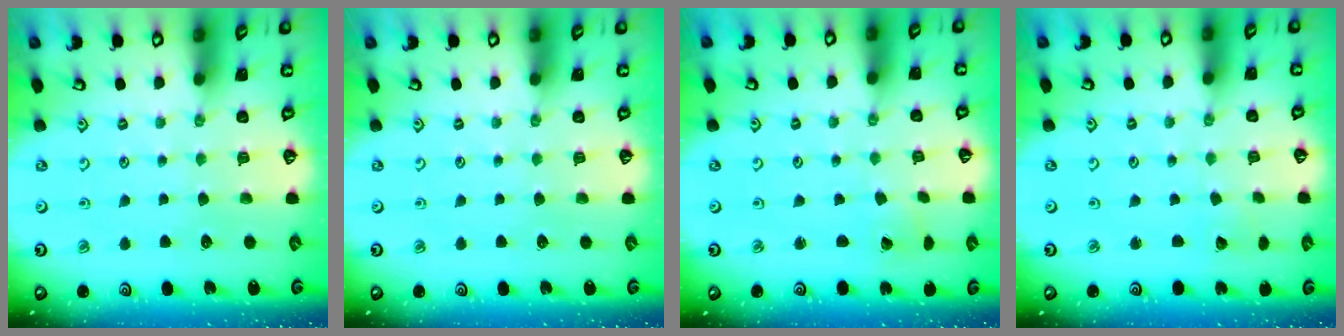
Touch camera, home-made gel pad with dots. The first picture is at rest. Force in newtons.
{"total": 0.0}
{"total": 1.5, "press": 1.5, "slide": 0.2}
{"total": 1.8, "press": 1.8, "slide": 0.2}